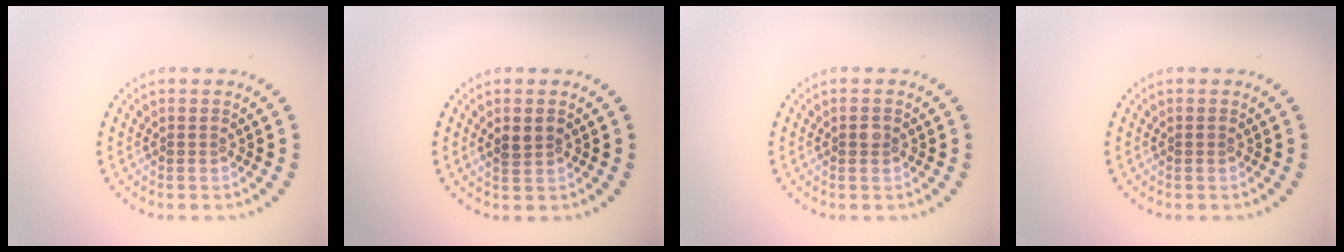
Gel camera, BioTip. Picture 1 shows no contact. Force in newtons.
{"total": 1.6, "press": 1.5, "slide": 0.3}
{"total": 0.9, "press": 0.9, "slide": 0.0}
{"total": 0.0}